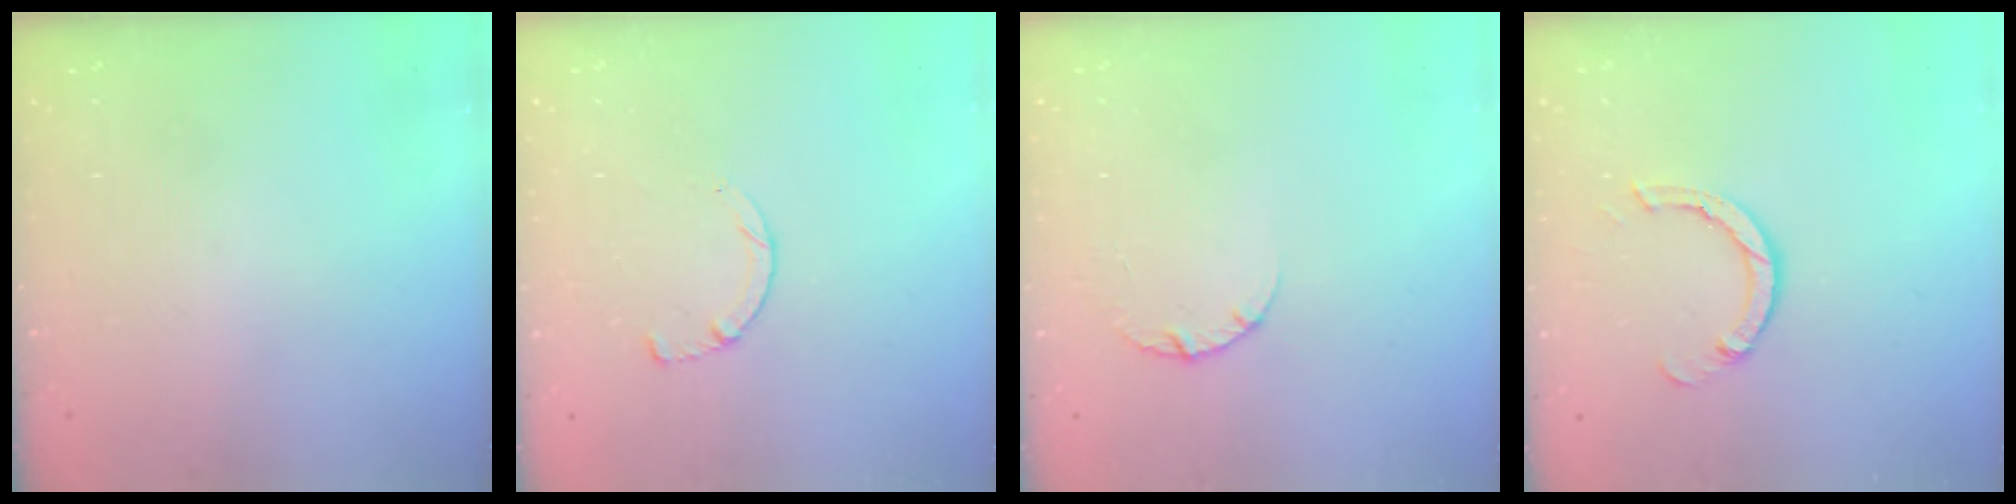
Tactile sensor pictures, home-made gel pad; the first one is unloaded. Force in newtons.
{"total": 2.5, "press": 2.5, "slide": 0.3}
{"total": 2.5, "press": 2.5, "slide": 0.3}
{"total": 3.6, "press": 3.6, "slide": 0.2}